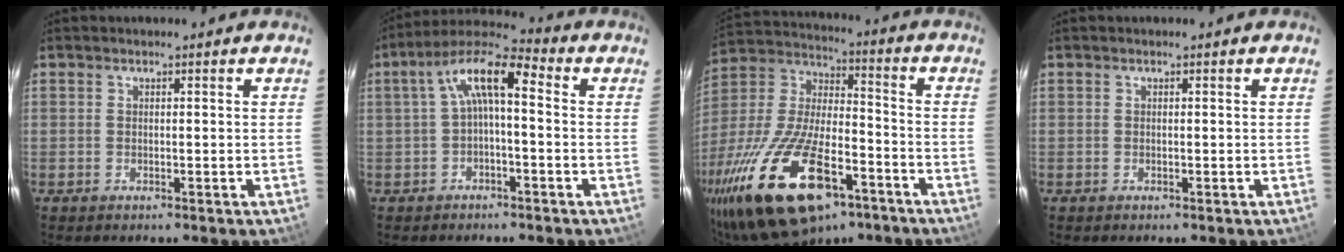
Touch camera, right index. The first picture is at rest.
{"total": 8.7, "force": [0.2, 2.8, 8.3], "torque": [-0.162, 0.030, -0.001]}
{"total": 27.3, "force": [-15.3, 11.3, 19.6], "torque": [-0.402, -0.037, -0.259]}
{"total": 0.0}